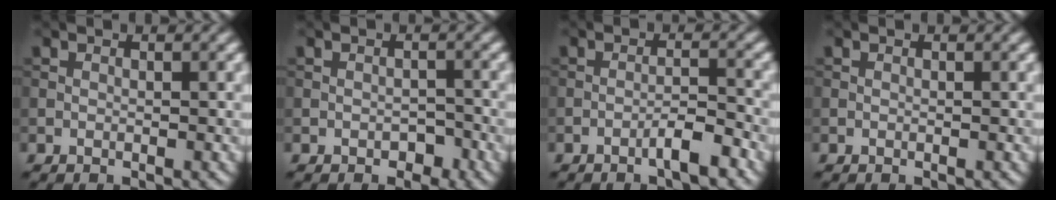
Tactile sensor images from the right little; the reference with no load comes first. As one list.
[{"total": 1.4, "force": [-0.8, 0.9, 0.7], "torque": [-0.008, -0.001, -0.013]}, {"total": 2.8, "force": [-1.8, 0.4, 2.1], "torque": [-0.033, 0.010, -0.034]}, {"total": 0.0}]